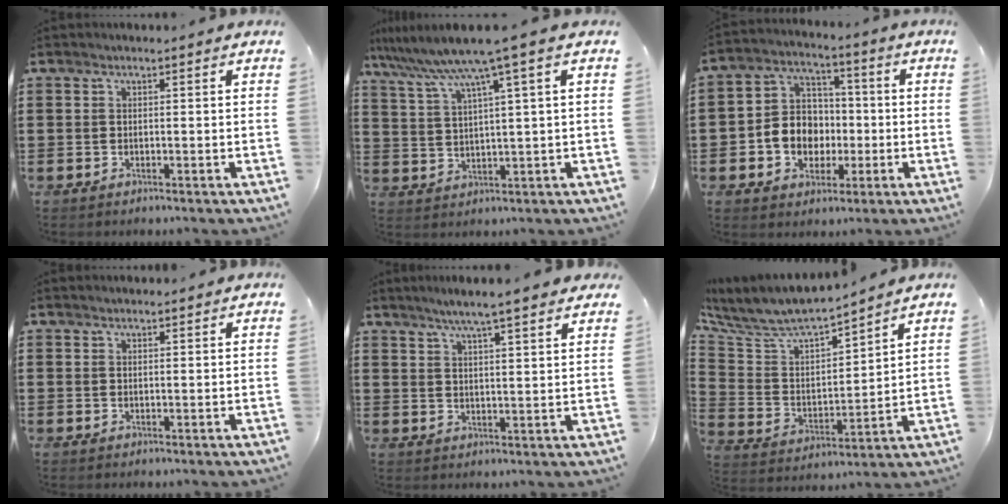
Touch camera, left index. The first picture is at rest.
{"total": 6.7, "force": [4.2, -0.5, 5.3], "torque": [-0.126, -0.031, 0.063]}
{"total": 7.9, "force": [-2.0, 6.9, 3.2], "torque": [-0.081, 0.017, -0.039]}
{"total": 0.7, "force": [0.7, 0.1, 0.1], "torque": [-0.004, -0.002, 0.014]}
{"total": 4.9, "force": [4.1, -0.3, 2.6], "torque": [-0.063, -0.012, 0.070]}
{"total": 7.0, "force": [6.4, 1.5, 2.2], "torque": [-0.080, -0.053, 0.106]}